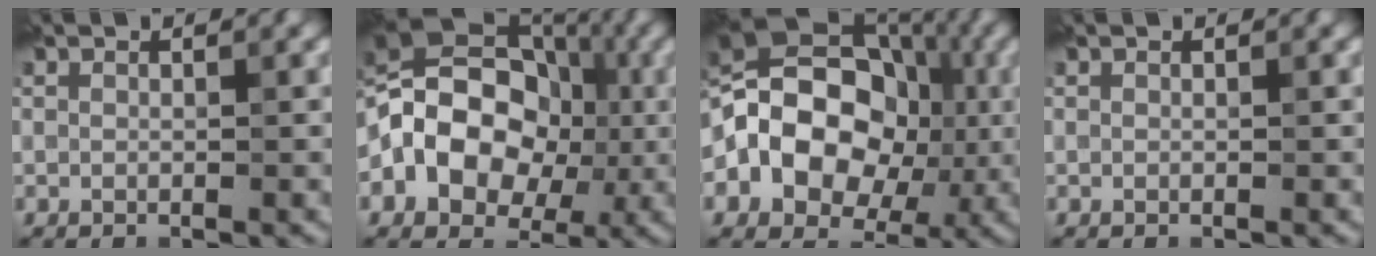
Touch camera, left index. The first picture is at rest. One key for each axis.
{"total": 11.4, "fx": -1.4, "fy": 8.4, "fz": 7.6, "tx": -0.107, "ty": 0.020, "tz": -0.044}
{"total": 12.8, "fx": -1.2, "fy": 9.4, "fz": 8.6, "tx": -0.132, "ty": 0.026, "tz": -0.042}
{"total": 0.0}